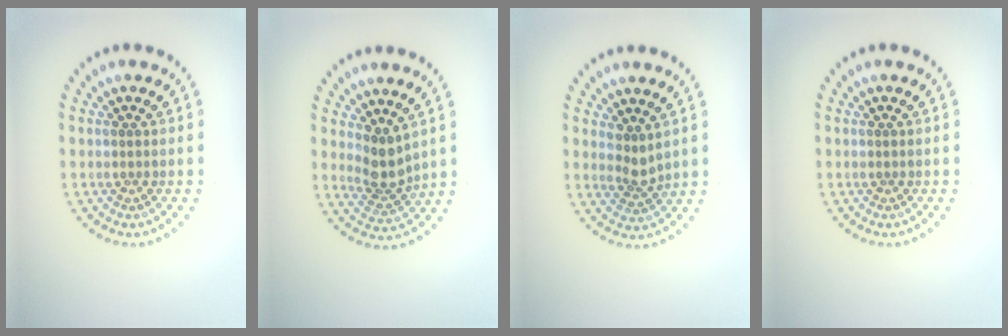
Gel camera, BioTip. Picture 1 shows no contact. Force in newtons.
{"total": 2.7, "press": 2.0, "slide": 1.8}
{"total": 2.0, "press": 1.4, "slide": 1.4}
{"total": 0.0}